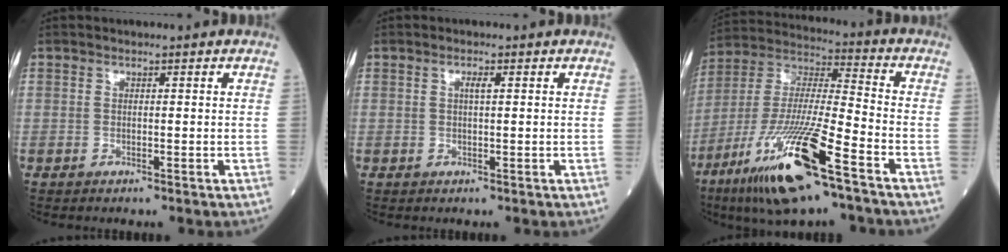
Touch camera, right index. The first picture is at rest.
{"total": 1.2, "force": [0.4, 0.1, 1.1], "torque": [-0.023, 0.002, 0.005]}
{"total": 19.2, "force": [-10.5, 1.8, 16.0], "torque": [-0.346, -0.048, -0.196]}